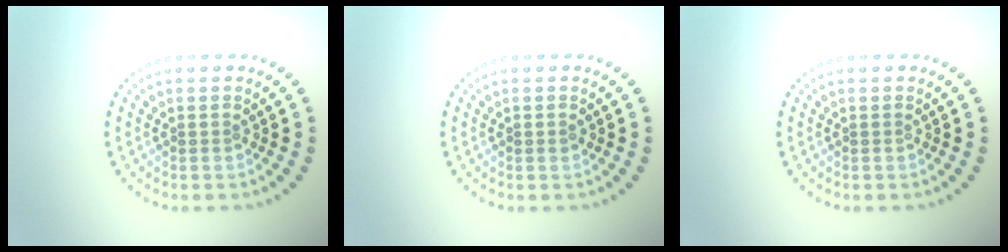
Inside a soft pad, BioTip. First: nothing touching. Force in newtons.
{"total": 0.9, "press": 0.9, "slide": 0.1}
{"total": 0.0}